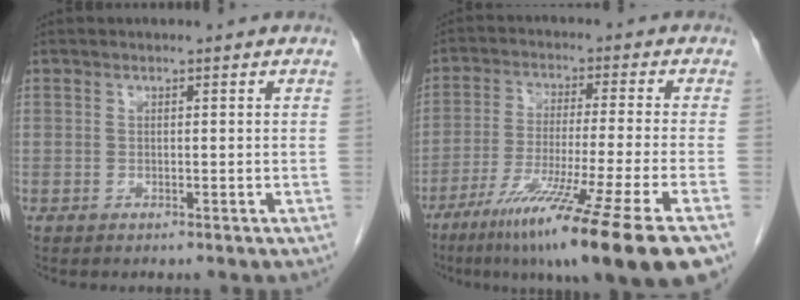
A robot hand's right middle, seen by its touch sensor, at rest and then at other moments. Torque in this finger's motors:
{"motor_torque": [1.47, -0.66, 1.05, 0.21]}